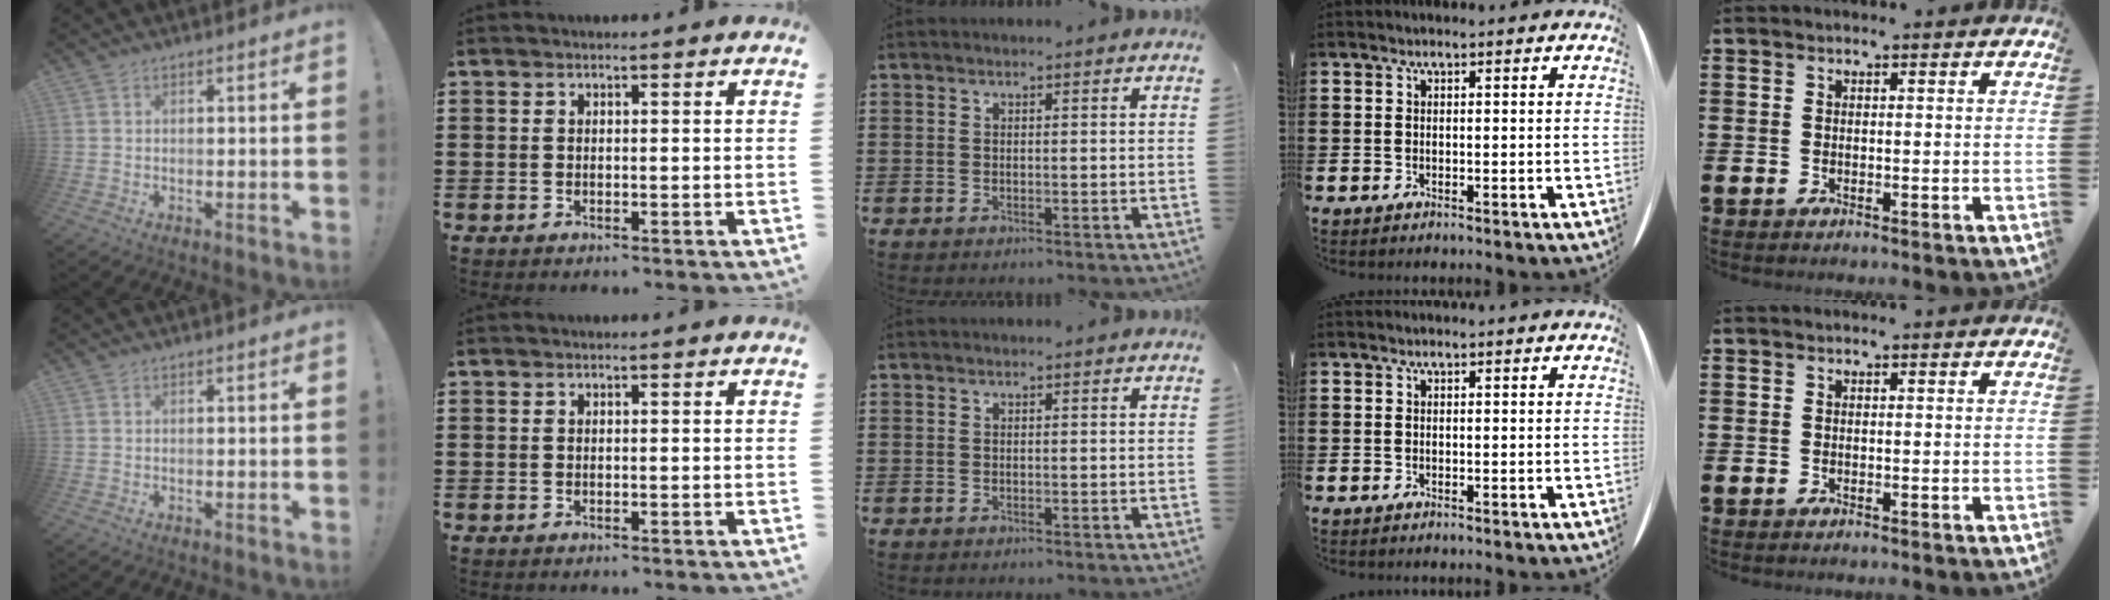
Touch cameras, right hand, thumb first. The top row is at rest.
{}